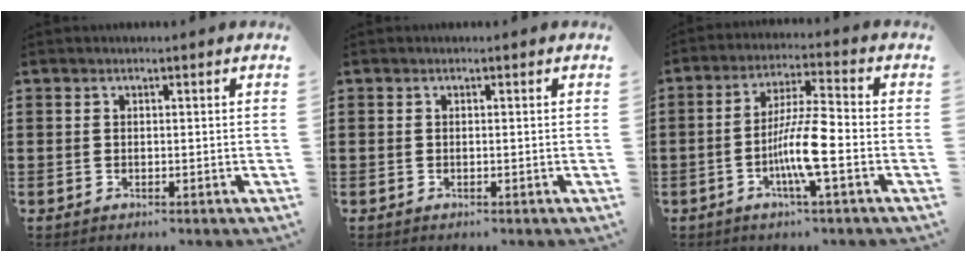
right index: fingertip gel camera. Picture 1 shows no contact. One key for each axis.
{"total": 0.0}
{"total": 8.6, "fx": -2.5, "fy": 1.0, "fz": 8.2, "tx": -0.164, "ty": -0.008, "tz": -0.051}